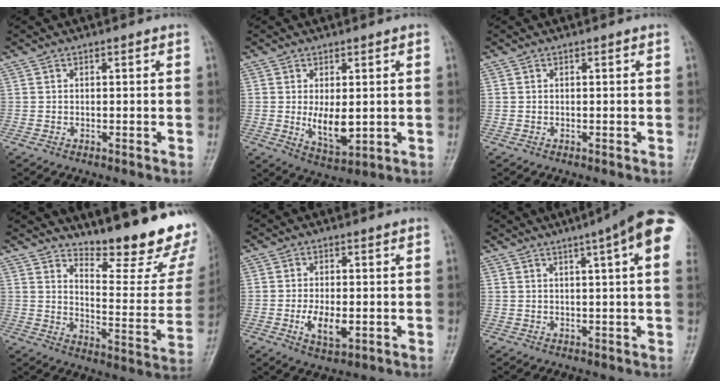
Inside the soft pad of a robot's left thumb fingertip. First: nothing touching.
{"total": 6.9, "force": [0.0, 3.4, 6.0], "torque": [-0.085, -0.018, 0.014]}
{"total": 0.0}
{"total": 20.4, "force": [16.5, 4.4, 11.1], "torque": [-0.118, -0.144, 0.224]}
{"total": 5.5, "force": [-1.2, 2.7, 4.7], "torque": [-0.084, -0.005, -0.017]}
{"total": 14.5, "force": [7.1, 2.1, 12.5], "torque": [-0.167, 0.012, 0.082]}